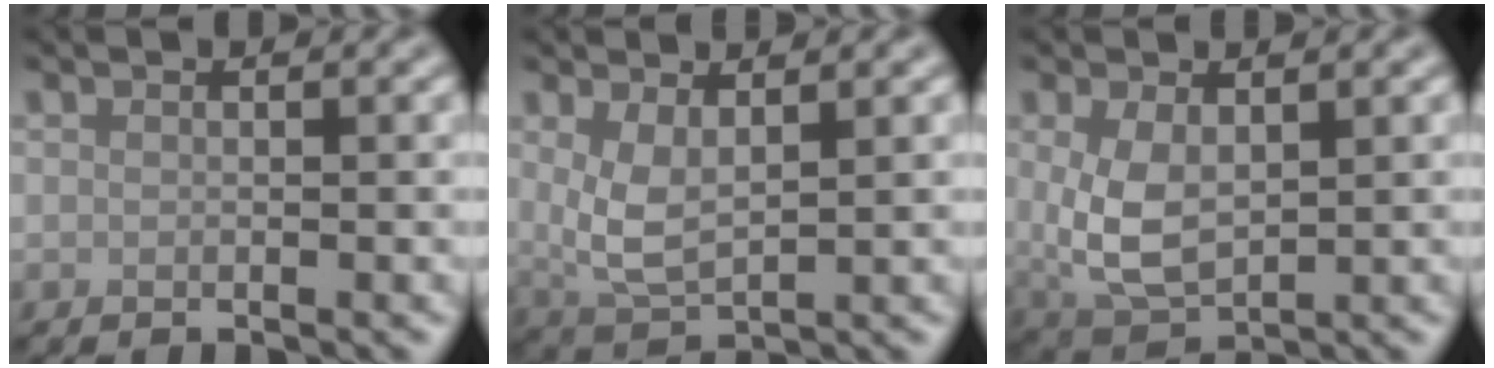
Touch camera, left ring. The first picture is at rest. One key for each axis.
{"total": 3.5, "fx": 1.2, "fy": 1.5, "fz": 2.9, "tx": -0.067, "ty": -0.008, "tz": 0.029}
{"total": 4.9, "fx": 0.5, "fy": 2.9, "fz": 3.9, "tx": -0.094, "ty": -0.005, "tz": 0.020}